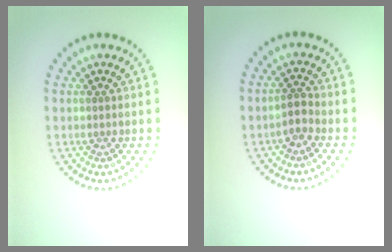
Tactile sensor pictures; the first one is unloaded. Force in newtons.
{"total": 1.6, "press": 1.3, "slide": 0.9}